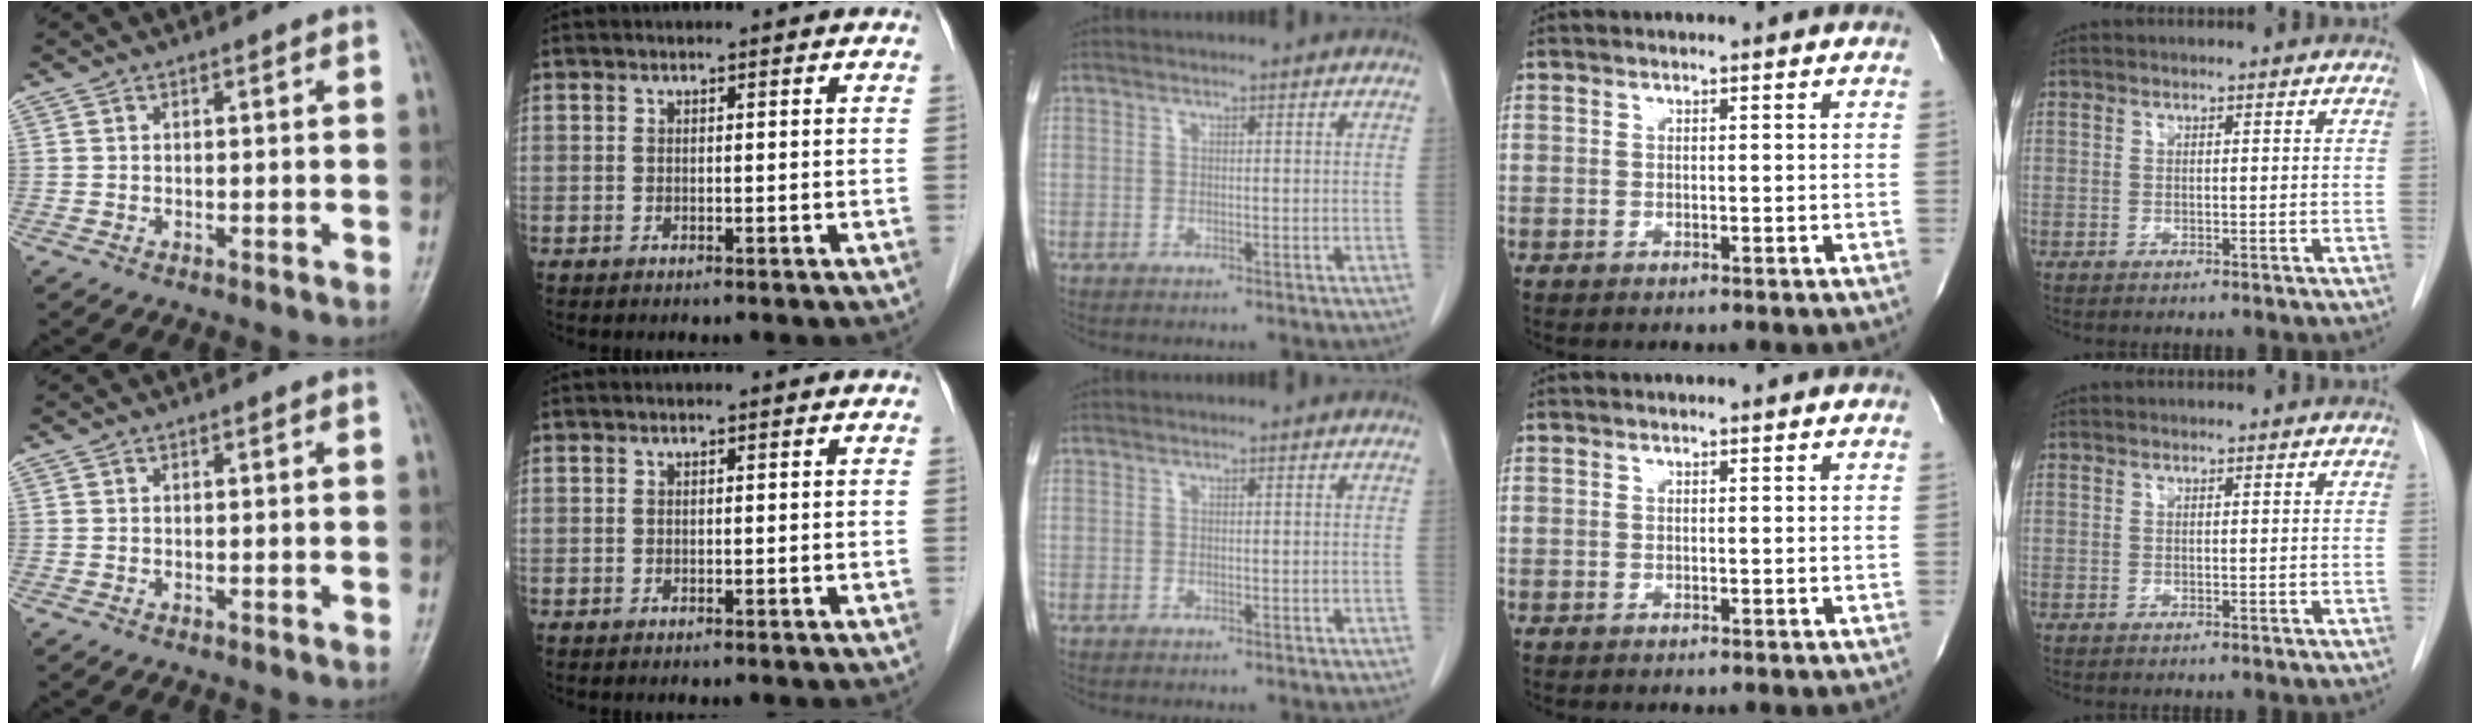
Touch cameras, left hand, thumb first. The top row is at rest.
{}